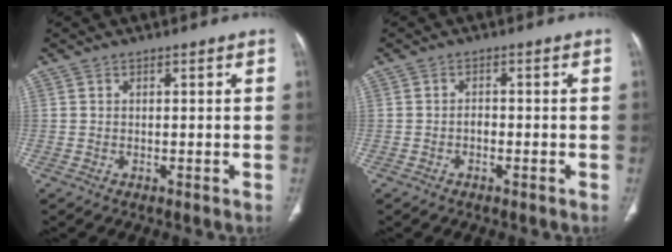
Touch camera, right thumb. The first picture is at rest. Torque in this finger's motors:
{"motor_torque": [0.38, 0.03, -0.14, -0.39, 0.02]}